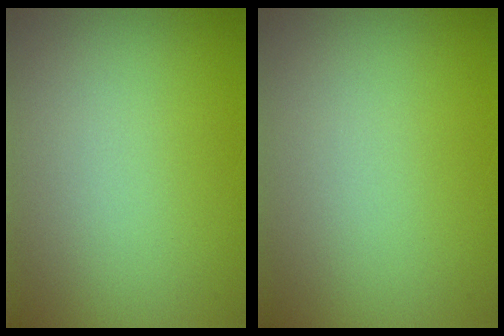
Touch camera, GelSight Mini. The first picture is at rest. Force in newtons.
{"total": 0.0}